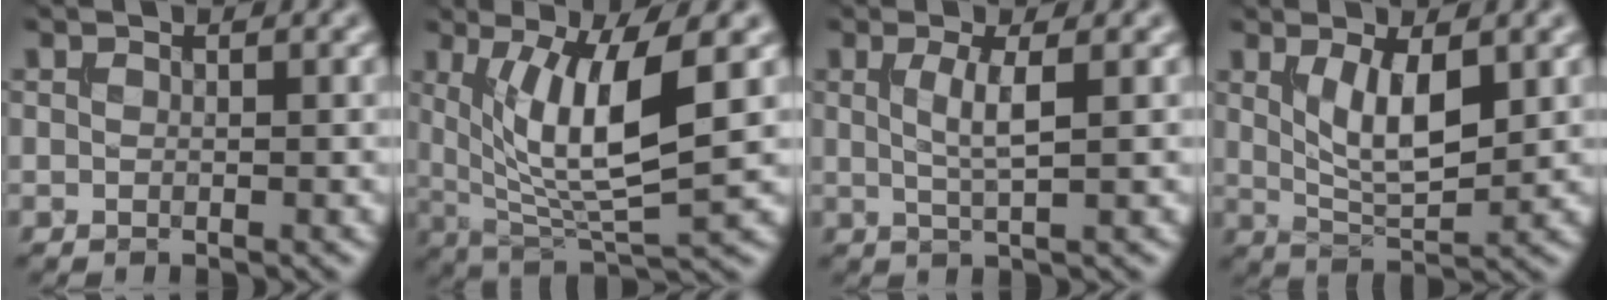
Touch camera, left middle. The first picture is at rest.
{"total": 8.6, "force": [2.2, 2.4, 7.9], "torque": [-0.142, -0.016, 0.046]}
{"total": 2.7, "force": [0.6, 0.6, 2.6], "torque": [-0.047, -0.002, 0.010]}
{"total": 4.9, "force": [1.5, 1.7, 4.3], "torque": [-0.086, -0.012, 0.033]}